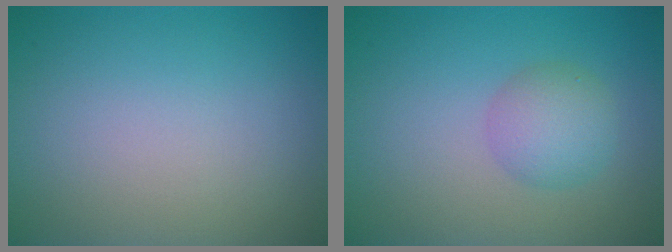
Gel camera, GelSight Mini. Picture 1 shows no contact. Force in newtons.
{"total": 3.0, "press": 3.0, "slide": 0.1}